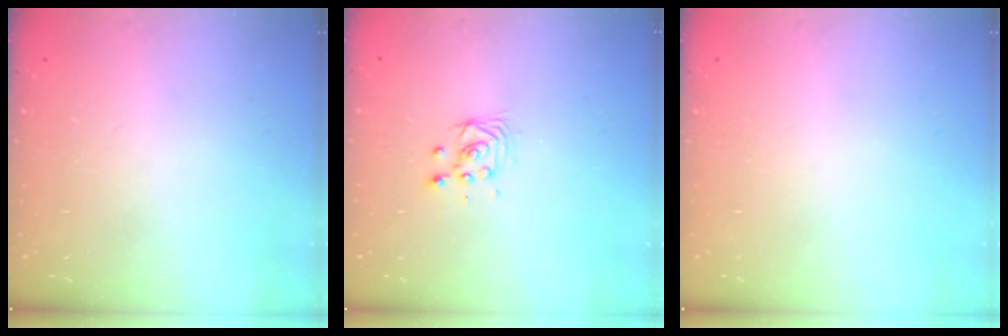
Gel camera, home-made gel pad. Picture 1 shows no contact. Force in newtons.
{"total": 3.3, "press": 3.3, "slide": 0.4}
{"total": 0.0}